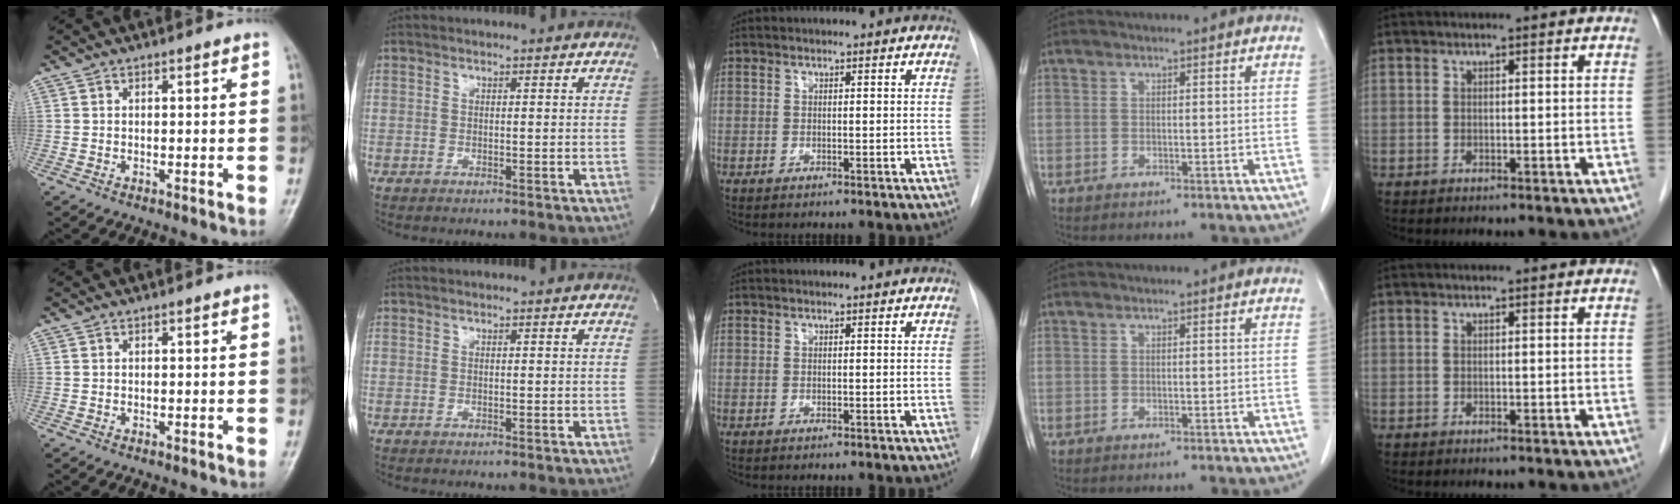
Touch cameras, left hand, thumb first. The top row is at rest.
{}